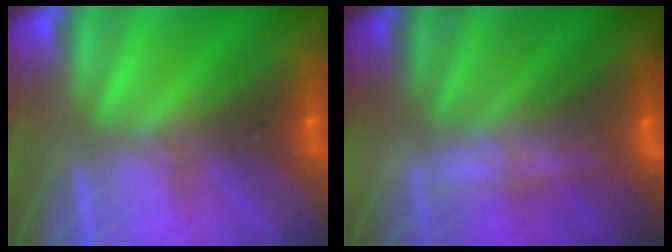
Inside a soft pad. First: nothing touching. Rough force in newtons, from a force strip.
{"total": 2.3}